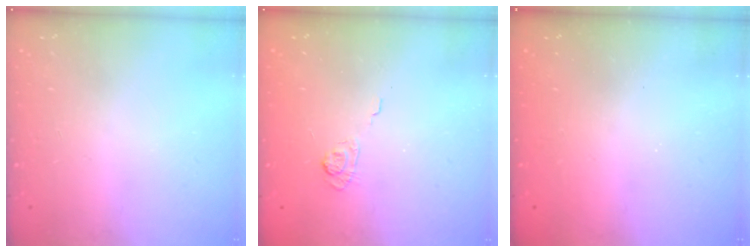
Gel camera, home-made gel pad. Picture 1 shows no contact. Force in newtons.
{"total": 3.0, "press": 2.6, "slide": 1.6}
{"total": 2.3, "press": 2.2, "slide": 0.8}